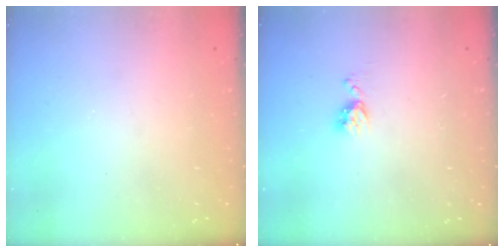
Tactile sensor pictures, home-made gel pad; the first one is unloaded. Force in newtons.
{"total": 5.5, "press": 5.5, "slide": 0.7}